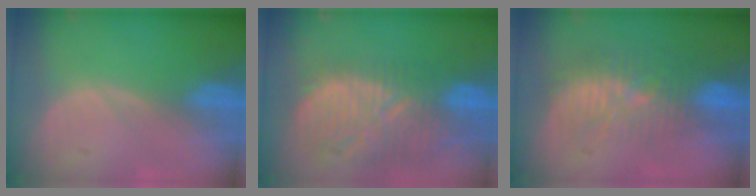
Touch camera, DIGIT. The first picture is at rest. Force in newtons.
{"total": 12.8, "press": 11.3, "slide": 6.2}
{"total": 9.3, "press": 8.7, "slide": 3.4}